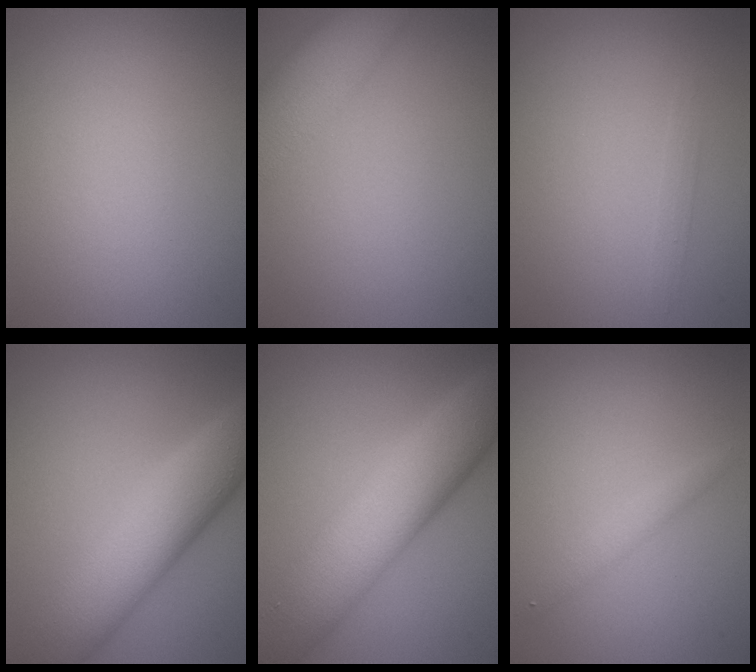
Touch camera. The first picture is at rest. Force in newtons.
{"total": 6.9, "press": 6.9, "slide": 0.3}
{"total": 0.7, "press": 0.7, "slide": 0.1}
{"total": 8.8, "press": 8.8, "slide": 0.0}
{"total": 10.5, "press": 10.5, "slide": 0.0}
{"total": 1.3, "press": 1.3, "slide": 0.0}